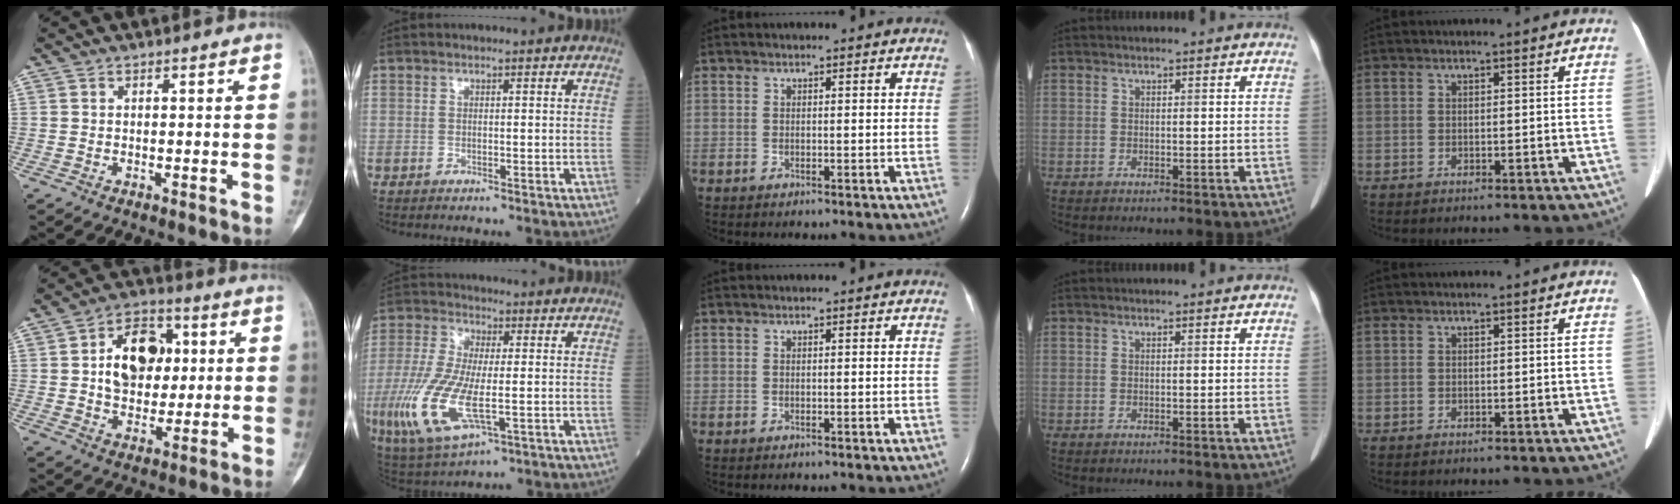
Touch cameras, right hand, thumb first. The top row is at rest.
{"thumb": {"total": 13.3, "force": [2.2, 9.6, 8.9], "torque": [-0.098, 0.005, 0.035]}, "index": {"total": 13.6, "force": [-3.3, 4.3, 12.4], "torque": [-0.282, -0.023, -0.056]}}